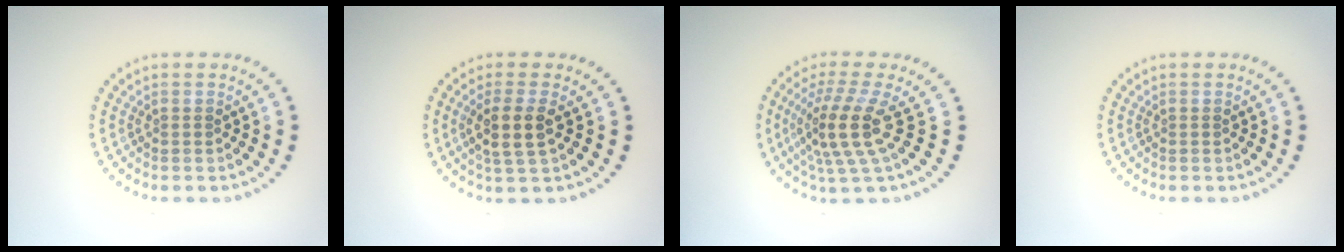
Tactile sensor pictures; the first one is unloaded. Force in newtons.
{"total": 2.9, "press": 2.5, "slide": 1.4}
{"total": 4.8, "press": 3.6, "slide": 3.2}
{"total": 0.0}